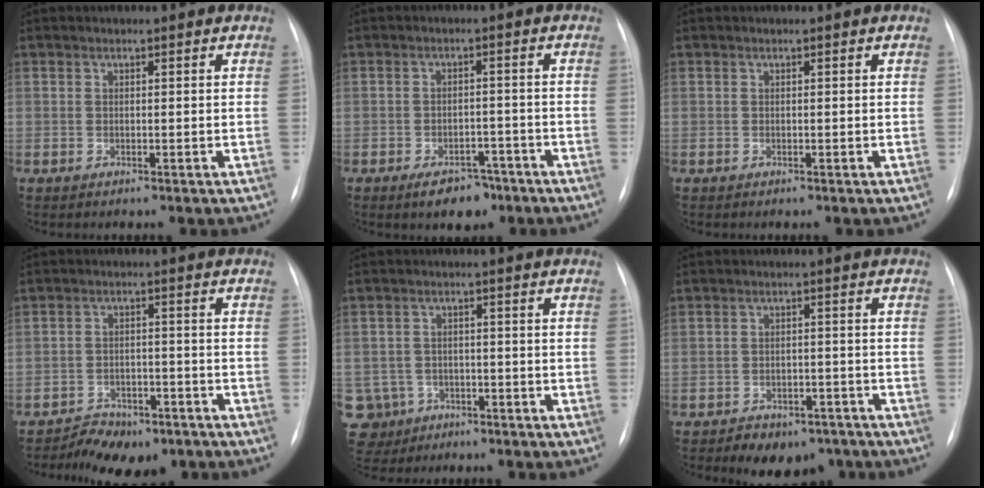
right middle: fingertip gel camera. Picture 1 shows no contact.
{"total": 5.5, "force": [-3.7, 3.0, 2.8], "torque": [-0.037, 0.004, -0.047]}
{"total": 0.0}
{"total": 7.3, "force": [-5.8, 3.7, 2.5], "torque": [-0.039, 0.008, -0.086]}
{"total": 8.3, "force": [-4.0, 7.2, 0.7], "torque": [-0.032, 0.015, -0.057]}
{"total": 8.2, "force": [-6.3, 4.4, 2.8], "torque": [-0.030, 0.015, -0.085]}